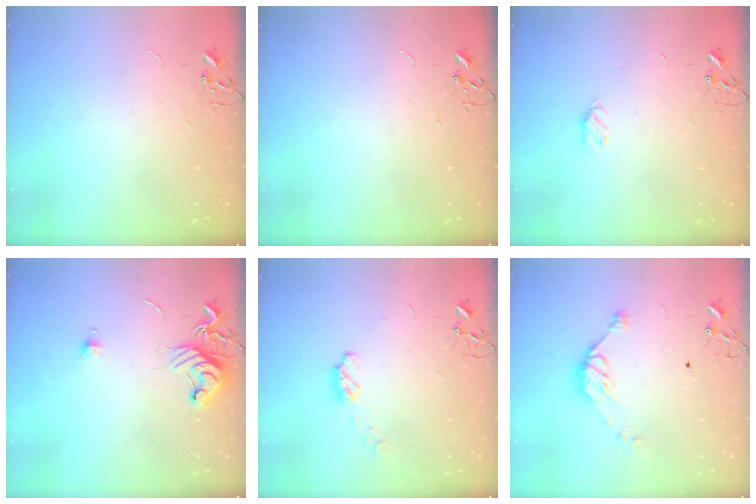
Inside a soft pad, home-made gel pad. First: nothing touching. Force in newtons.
{"total": 0.0}
{"total": 4.5, "press": 4.4, "slide": 0.7}
{"total": 10.3, "press": 10.2, "slide": 1.2}
{"total": 5.4, "press": 5.3, "slide": 0.4}
{"total": 9.6, "press": 9.6, "slide": 0.8}